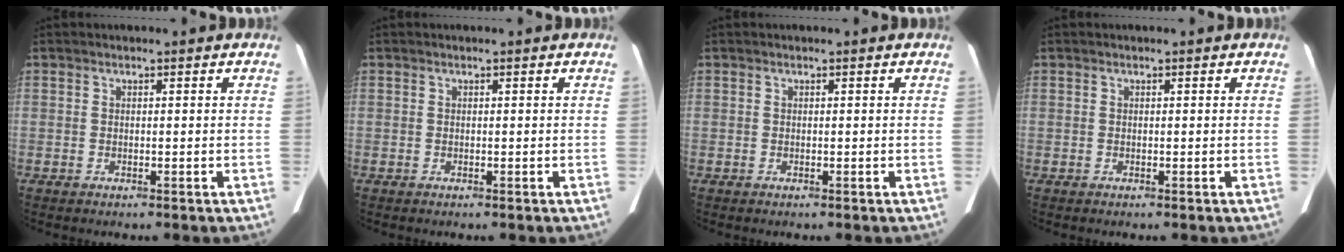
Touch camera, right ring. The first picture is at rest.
{"total": 0.0}
{"total": 0.0}
{"total": 0.0}